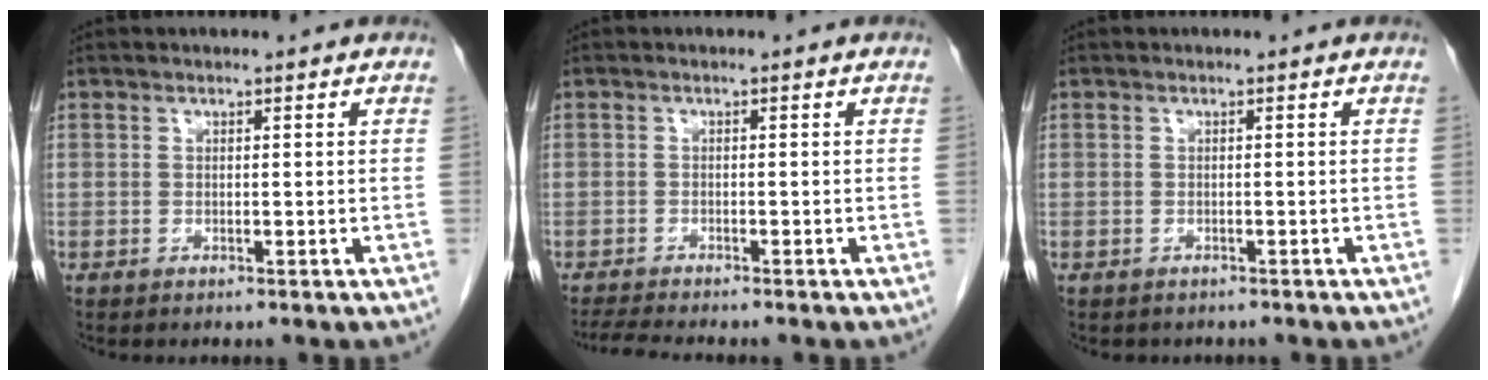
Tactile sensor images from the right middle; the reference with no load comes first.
{"total": 4.3, "force": [-3.9, -0.3, 1.8], "torque": [-0.031, -0.015, -0.065]}
{"total": 0.7, "force": [-0.6, 0.3, 0.1], "torque": [-0.010, 0.000, -0.010]}